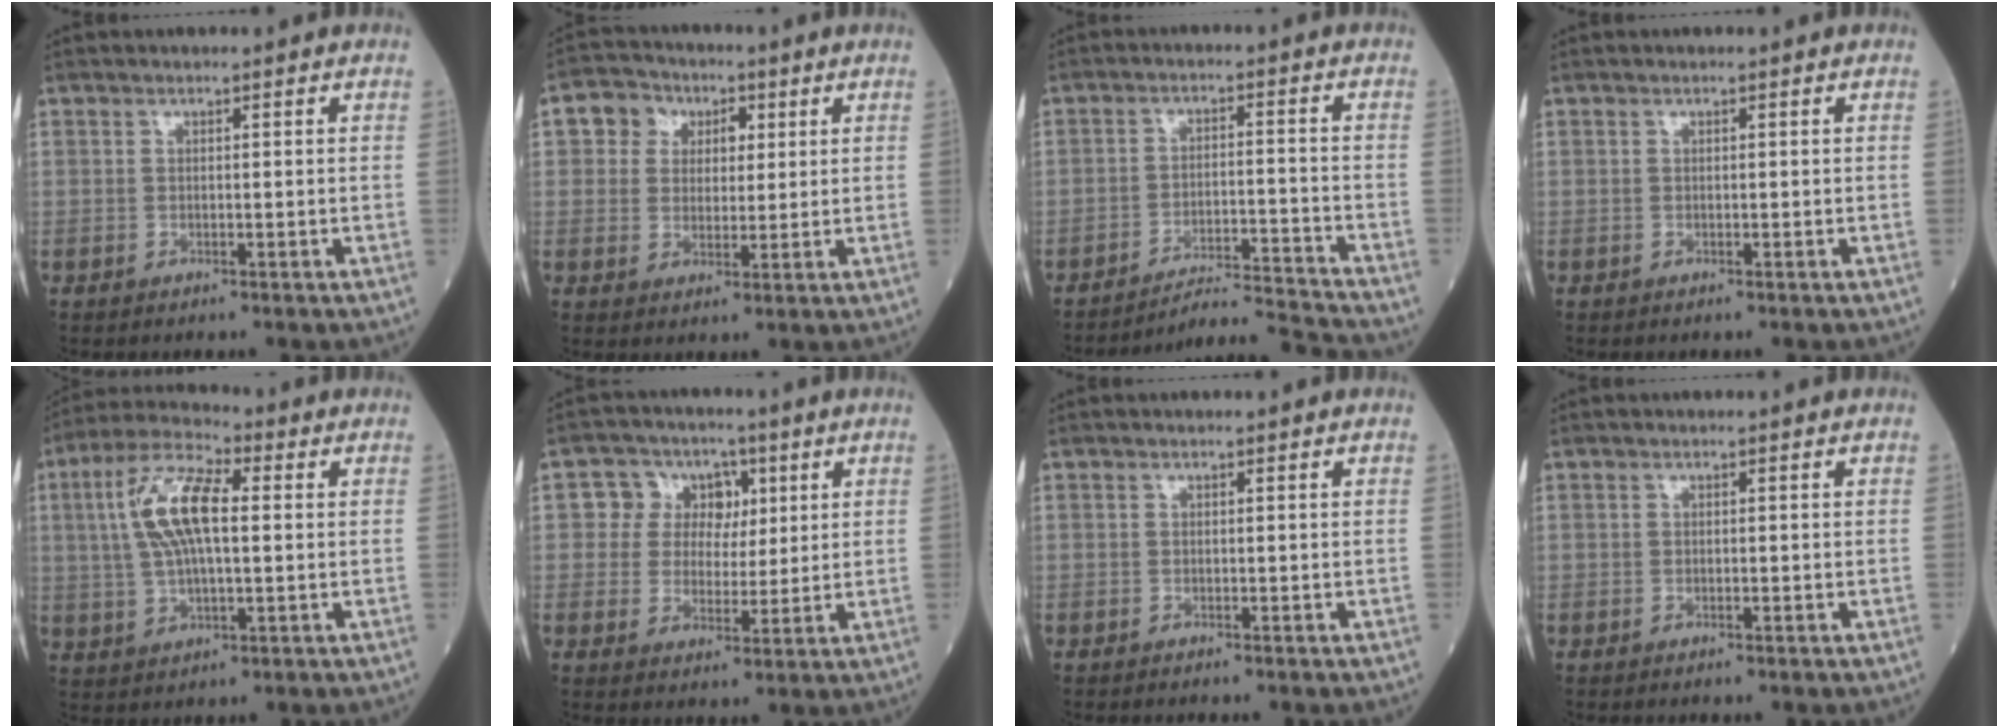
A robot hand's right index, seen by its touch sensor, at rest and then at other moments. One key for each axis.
{"total": 6.3, "fx": 2.1, "fy": 5.4, "fz": 2.5, "tx": -0.037, "ty": 0.025, "tz": 0.036}
{"total": 8.7, "fx": -8.3, "fy": -2.6, "fz": -0.6, "tx": 0.001, "ty": 0.012, "tz": -0.136}
{"total": 0.0}
{"total": 11.2, "fx": 1.9, "fy": 3.5, "fz": 10.4, "tx": -0.224, "ty": 0.021, "tz": 0.035}
{"total": 6.6, "fx": 1.9, "fy": 6.0, "fz": 2.1, "tx": -0.023, "ty": 0.026, "tz": 0.033}
{"total": 0.0}
{"total": 0.0}